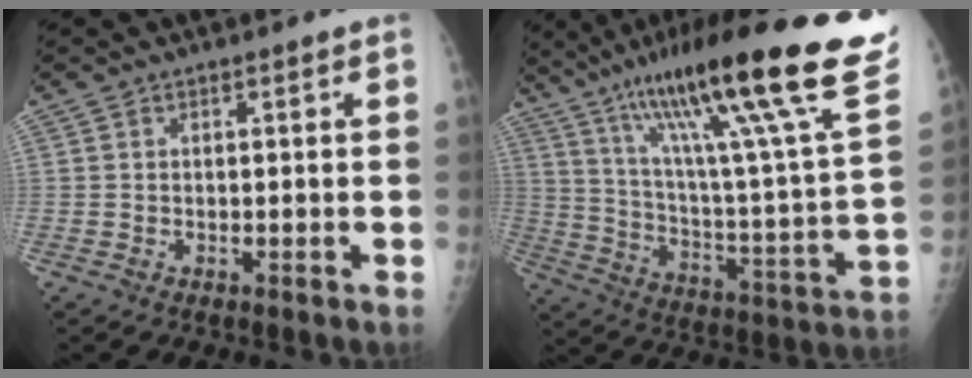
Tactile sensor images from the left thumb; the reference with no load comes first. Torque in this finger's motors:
{"motor_torque": [0.94, 0.41, 1.61, -1.16, 0.18]}